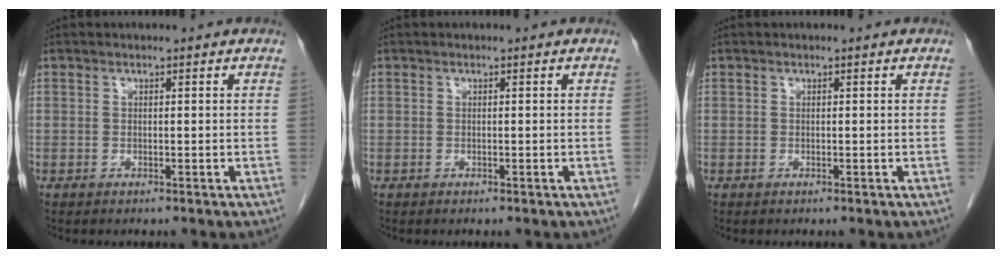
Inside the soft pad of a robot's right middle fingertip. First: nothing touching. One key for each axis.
{"total": 0.0}
{"total": 0.0}